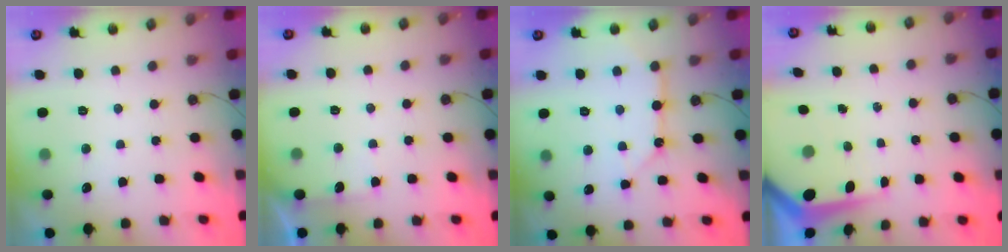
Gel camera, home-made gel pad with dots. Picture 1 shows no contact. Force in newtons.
{"total": 3.5, "press": 3.5, "slide": 0.5}
{"total": 10.2, "press": 10.1, "slide": 1.0}
{"total": 6.2, "press": 6.2, "slide": 0.5}